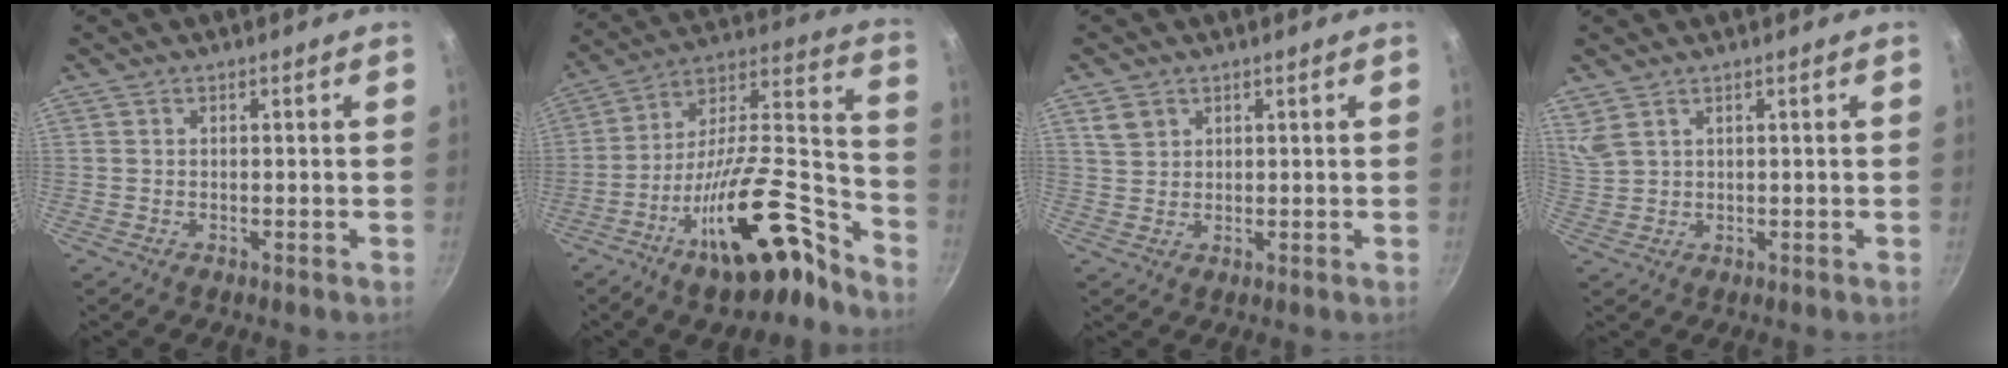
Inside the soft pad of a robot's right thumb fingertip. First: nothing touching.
{"total": 23.5, "force": [-14.9, 8.2, 16.3], "torque": [-0.200, 0.112, -0.254]}
{"total": 3.4, "force": [1.7, 2.7, 1.3], "torque": [-0.011, 0.001, 0.036]}
{"total": 4.1, "force": [3.0, 1.9, 2.0], "torque": [-0.038, -0.008, 0.068]}